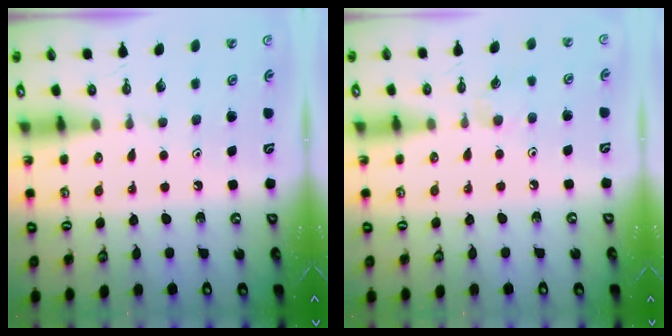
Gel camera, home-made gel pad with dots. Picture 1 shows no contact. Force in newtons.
{"total": 5.0, "press": 4.9, "slide": 0.9}